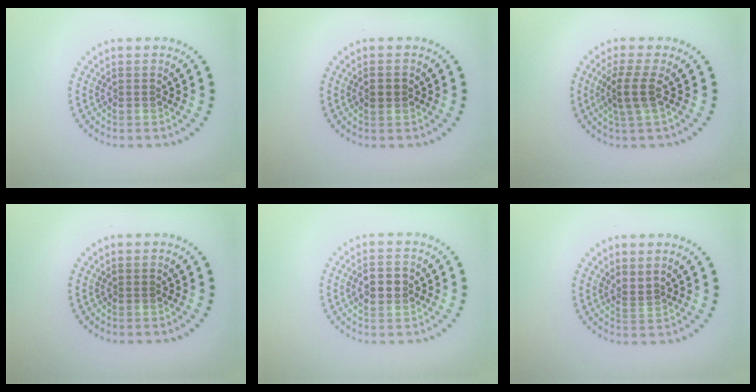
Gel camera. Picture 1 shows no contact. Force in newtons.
{"total": 1.5, "press": 1.5, "slide": 0.1}
{"total": 2.5, "press": 2.0, "slide": 1.6}
{"total": 0.0}
{"total": 2.6, "press": 2.6, "slide": 0.1}
{"total": 0.9, "press": 0.3, "slide": 0.8}